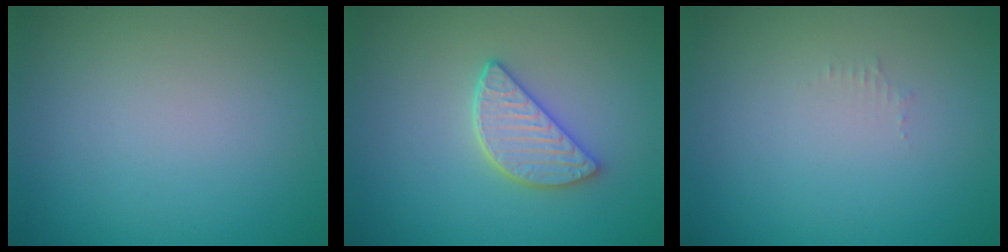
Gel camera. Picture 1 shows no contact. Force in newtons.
{"total": 3.5, "press": 3.1, "slide": 1.6}
{"total": 0.6, "press": 0.6, "slide": 0.1}